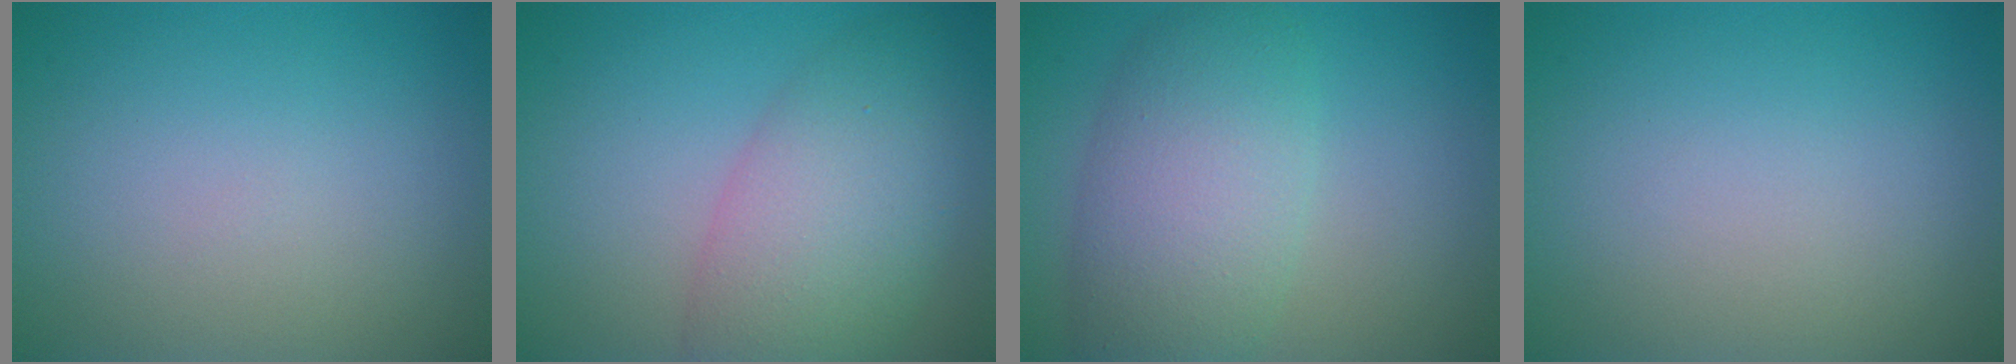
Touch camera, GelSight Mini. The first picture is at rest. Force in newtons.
{"total": 6.8, "press": 6.7, "slide": 0.5}
{"total": 6.8, "press": 6.8, "slide": 0.2}
{"total": 0.0}